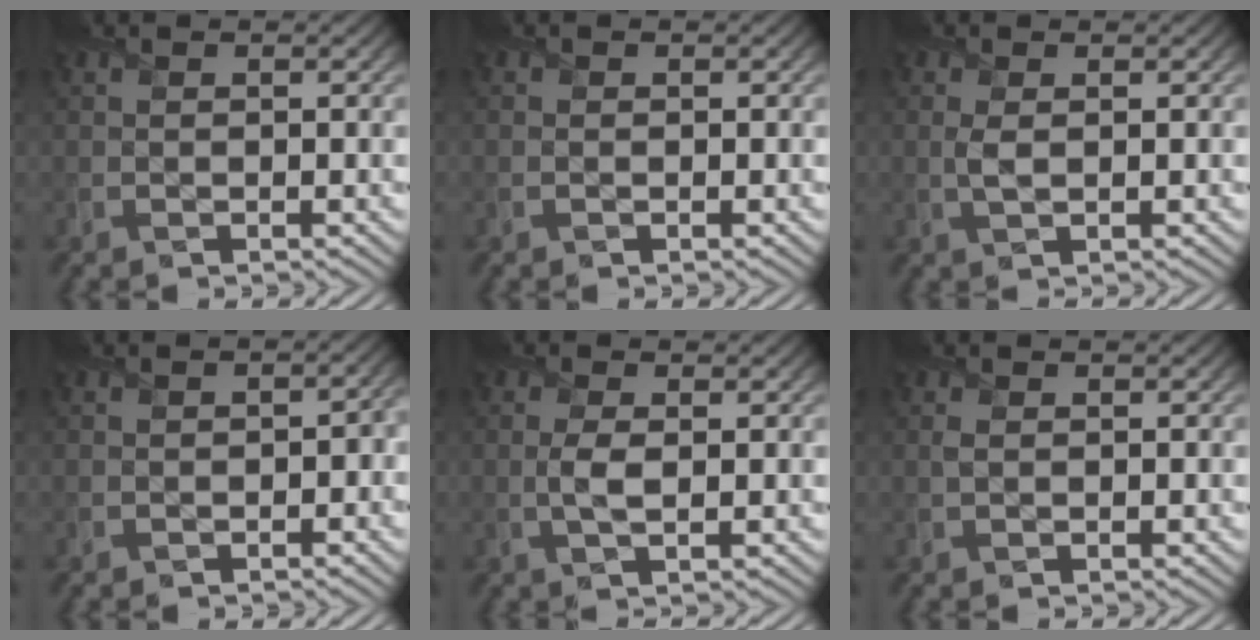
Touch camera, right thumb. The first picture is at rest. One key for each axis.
{"total": 0.0}
{"total": 1.7, "fx": 0.3, "fy": 0.7, "fz": 1.5, "tx": -0.041, "ty": 0.003, "tz": 0.005}
{"total": 2.0, "fx": -0.7, "fy": 1.3, "fz": 1.3, "tx": -0.017, "ty": -0.003, "tz": -0.010}
{"total": 2.4, "fx": 0.1, "fy": 0.9, "fz": 2.2, "tx": -0.057, "ty": 0.001, "tz": -0.001}
{"total": 0.7, "fx": 0.1, "fy": 0.4, "fz": 0.5, "tx": -0.015, "ty": 0.003, "tz": 0.001}